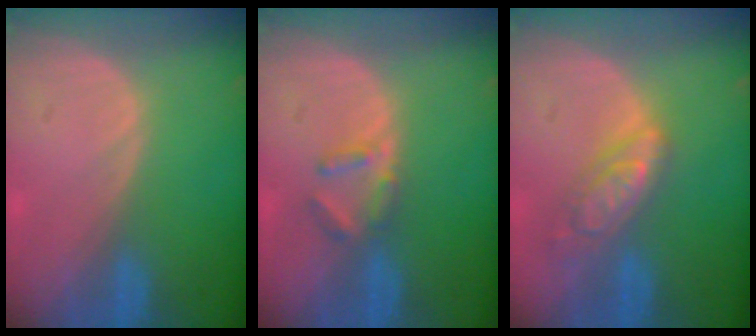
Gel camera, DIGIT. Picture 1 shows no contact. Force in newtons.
{"total": 3.0, "press": 3.0, "slide": 0.4}
{"total": 6.2, "press": 5.5, "slide": 2.8}